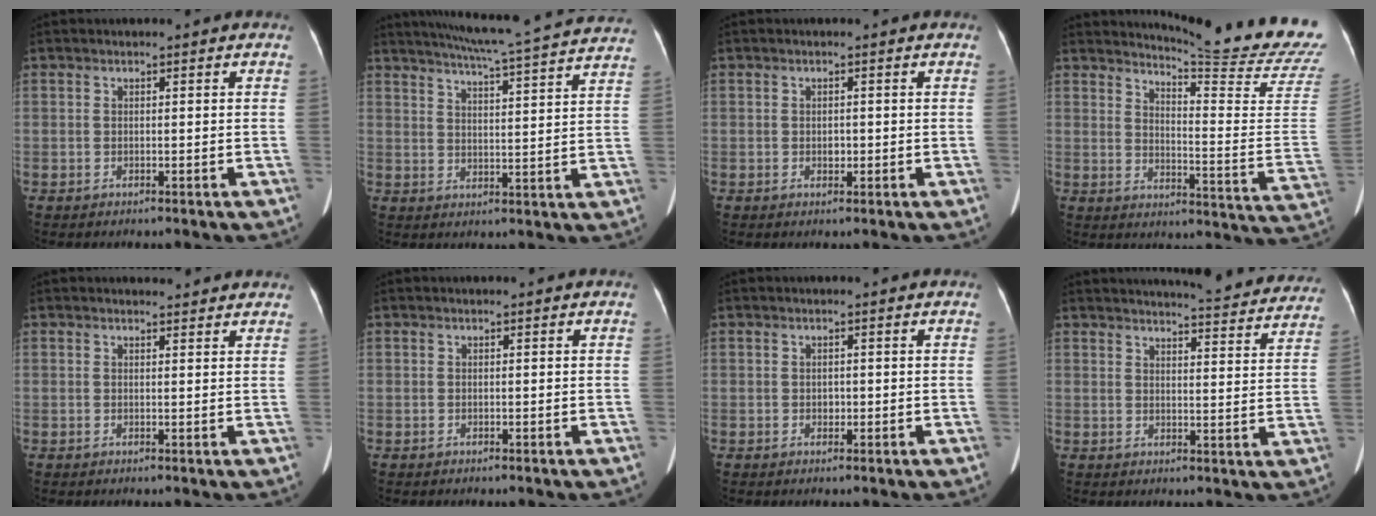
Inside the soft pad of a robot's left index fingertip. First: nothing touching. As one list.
[{"total": 22.2, "force": [20.5, -0.3, 8.7], "torque": [-0.143, -0.025, 0.253]}, {"total": 0.6, "force": [-0.2, 0.4, 0.4], "torque": [-0.007, -0.001, -0.005]}, {"total": 19.5, "force": [18.2, -2.6, 6.3], "torque": [-0.107, -0.154, 0.215]}, {"total": 3.4, "force": [3.3, 0.6, 0.5], "torque": [-0.009, 0.003, 0.032]}, {"total": 0.0}, {"total": 0.8, "force": [-0.1, 0.7, 0.4], "torque": [-0.006, 0.000, -0.003]}, {"total": 18.4, "force": [17.6, 1.7, 5.1], "torque": [-0.057, -0.064, 0.190]}]